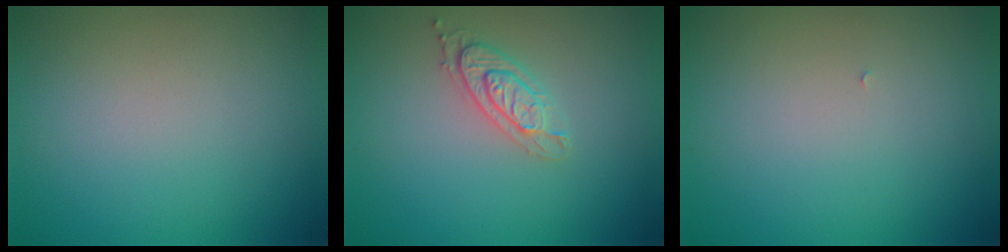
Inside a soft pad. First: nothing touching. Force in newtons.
{"total": 2.1, "press": 2.1, "slide": 0.4}
{"total": 0.0}